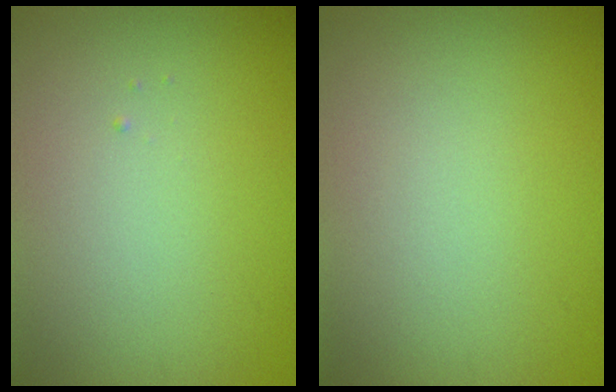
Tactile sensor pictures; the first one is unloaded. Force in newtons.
{"total": 0.0}